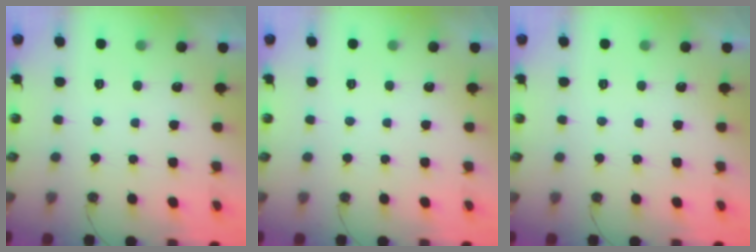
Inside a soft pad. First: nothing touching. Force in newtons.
{"total": 0.0}
{"total": 0.0}